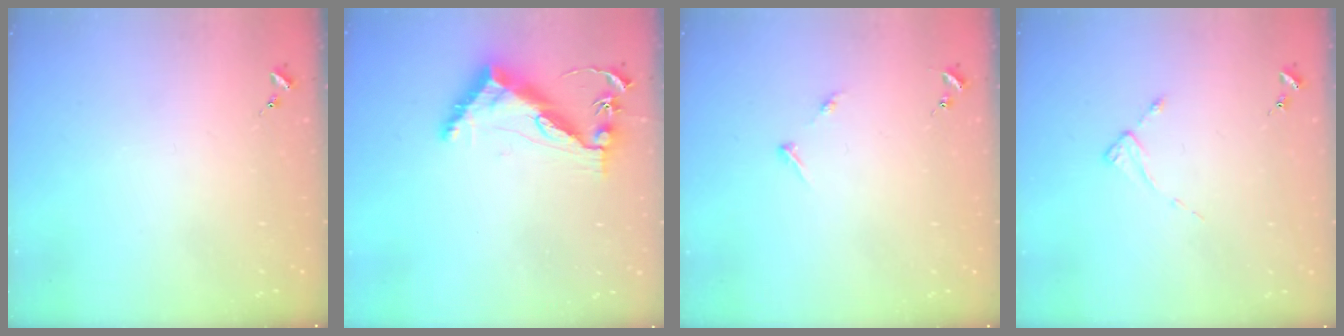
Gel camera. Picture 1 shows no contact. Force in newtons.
{"total": 12.8, "press": 12.8, "slide": 0.8}
{"total": 5.2, "press": 5.2, "slide": 0.6}
{"total": 1.9, "press": 1.8, "slide": 0.3}